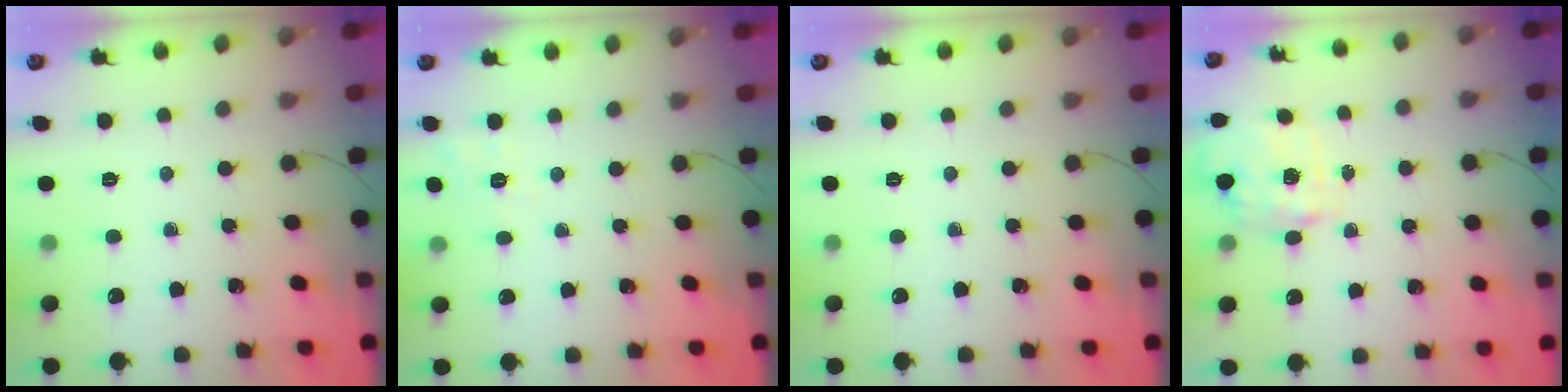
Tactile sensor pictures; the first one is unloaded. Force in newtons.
{"total": 2.8, "press": 2.1, "slide": 1.9}
{"total": 0.0}
{"total": 4.0, "press": 3.9, "slide": 0.9}